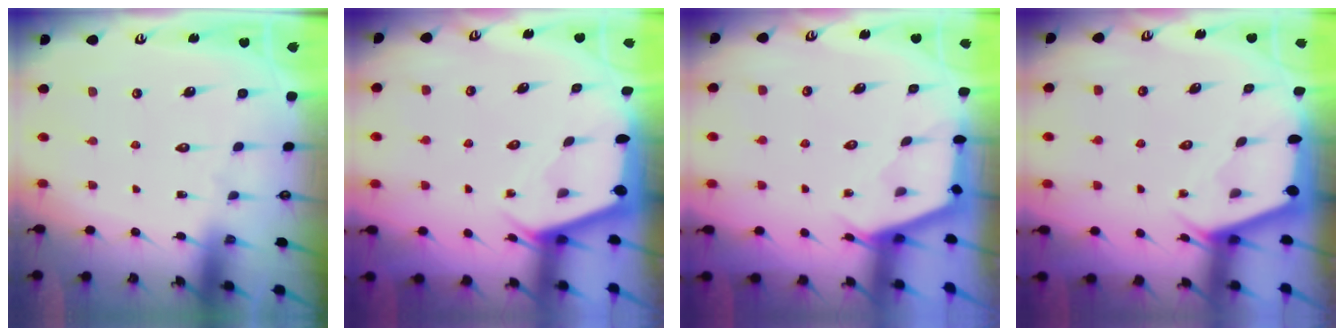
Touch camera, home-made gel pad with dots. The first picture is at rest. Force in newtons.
{"total": 2.5, "press": 2.5, "slide": 0.3}
{"total": 2.6, "press": 2.6, "slide": 0.3}
{"total": 2.4, "press": 2.4, "slide": 0.3}